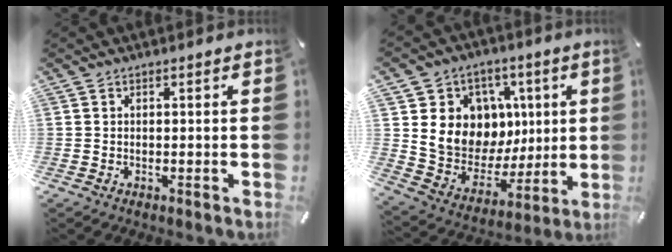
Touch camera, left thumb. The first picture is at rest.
{"total": 13.5, "force": [2.3, 12.8, 3.7], "torque": [-0.046, -0.026, 0.062]}